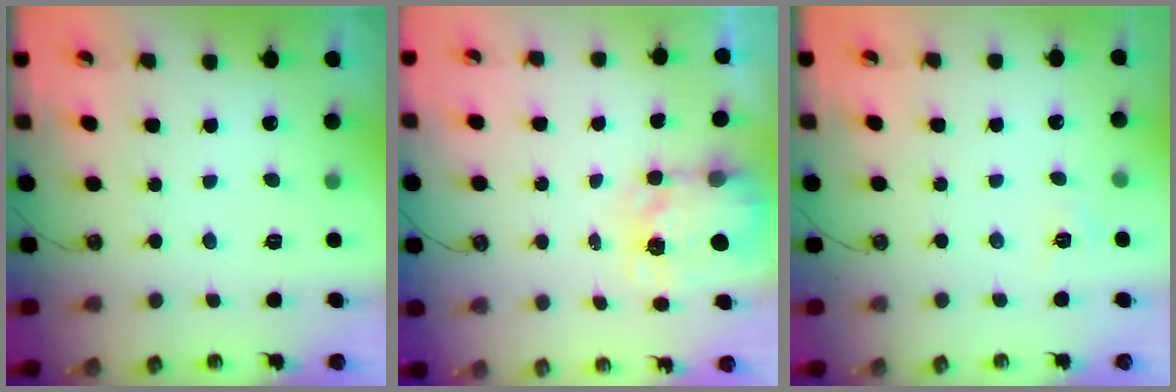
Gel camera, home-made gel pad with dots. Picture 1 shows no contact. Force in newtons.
{"total": 3.7, "press": 3.6, "slide": 0.4}
{"total": 3.9, "press": 3.9, "slide": 0.5}